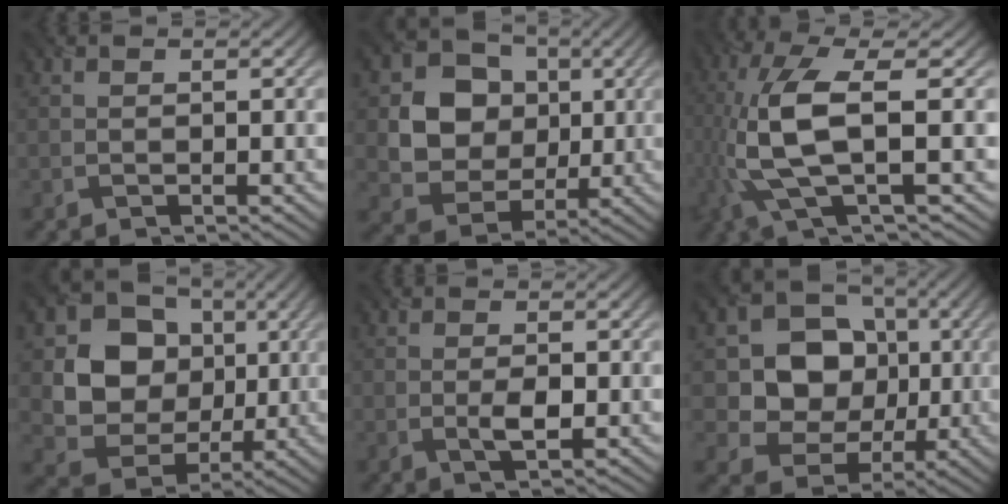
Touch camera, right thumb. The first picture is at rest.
{"total": 10.5, "force": [1.5, 9.0, 5.1], "torque": [-0.109, -0.006, 0.025]}
{"total": 9.4, "force": [-0.1, 2.6, 9.0], "torque": [-0.203, 0.004, -0.002]}
{"total": 11.9, "force": [1.7, 10.3, 5.7], "torque": [-0.112, -0.005, 0.021]}
{"total": 2.6, "force": [-0.4, 1.0, 2.3], "torque": [-0.045, -0.001, -0.007]}
{"total": 11.0, "force": [0.8, 9.4, 5.5], "torque": [-0.106, -0.006, 0.000]}